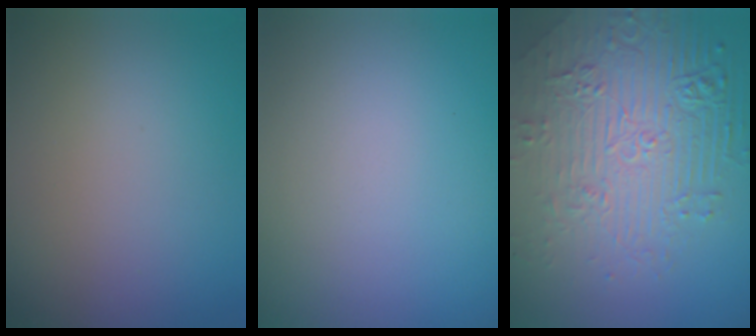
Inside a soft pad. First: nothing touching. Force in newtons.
{"total": 0.0}
{"total": 8.1, "press": 5.7, "slide": 5.7}